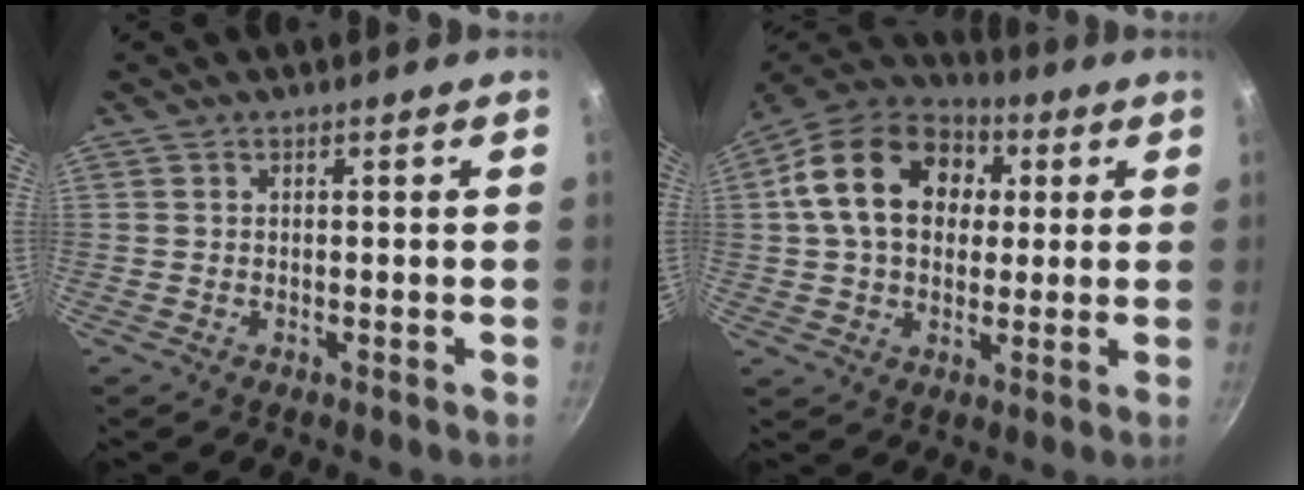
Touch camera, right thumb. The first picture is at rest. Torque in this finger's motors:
{"motor_torque": [0.22, 2.86, 1.81, 0.06, 0.39]}